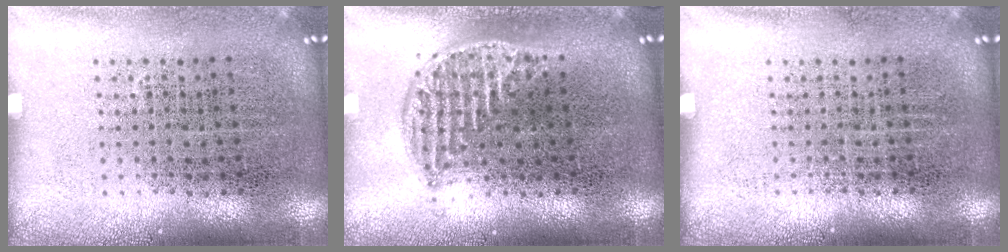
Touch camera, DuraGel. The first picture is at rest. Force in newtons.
{"total": 1.3, "press": 1.1, "slide": 0.6}
{"total": 0.0}